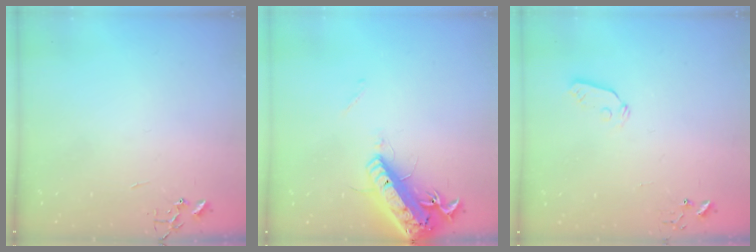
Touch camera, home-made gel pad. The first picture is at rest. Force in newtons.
{"total": 18.1, "press": 17.7, "slide": 3.9}
{"total": 4.6, "press": 4.6, "slide": 0.3}